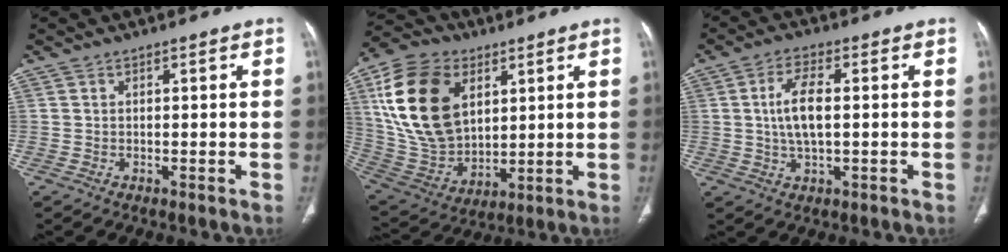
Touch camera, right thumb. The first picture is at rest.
{"total": 21.6, "force": [6.9, 14.2, 14.8], "torque": [-0.261, -0.016, 0.138]}
{"total": 7.5, "force": [0.6, 3.1, 6.8], "torque": [-0.135, 0.005, 0.007]}